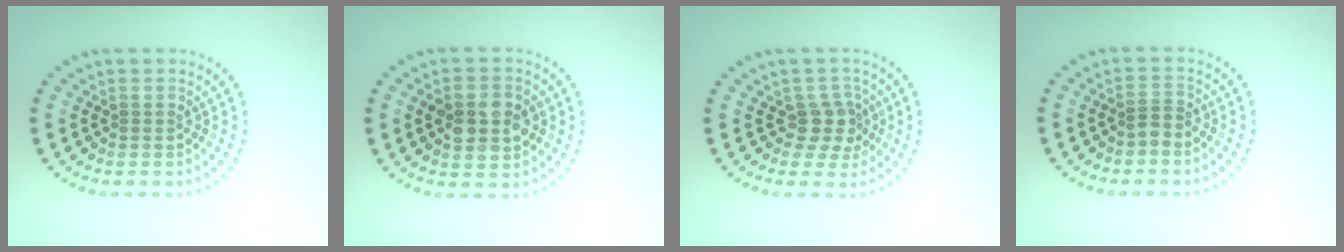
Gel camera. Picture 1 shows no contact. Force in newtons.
{"total": 4.5, "press": 4.5, "slide": 0.1}
{"total": 2.4, "press": 1.9, "slide": 1.6}
{"total": 1.1, "press": 0.7, "slide": 0.8}